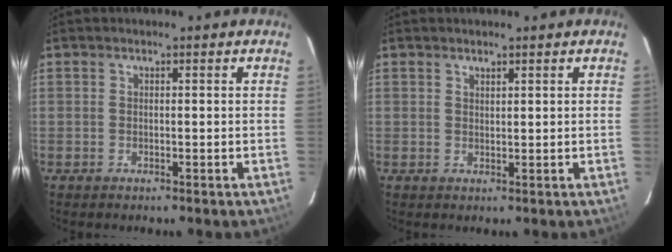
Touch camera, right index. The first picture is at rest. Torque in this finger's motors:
{"motor_torque": [-0.26, 0.20, -0.05, 0.00]}